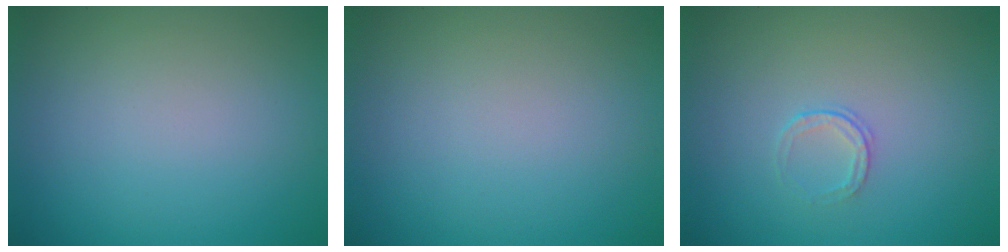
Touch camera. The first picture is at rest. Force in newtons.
{"total": 0.0}
{"total": 1.0, "press": 0.7, "slide": 0.7}